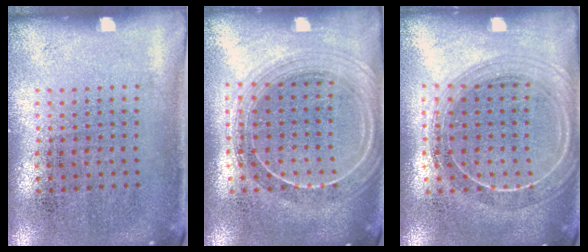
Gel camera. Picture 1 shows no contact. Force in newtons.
{"total": 2.1, "press": 1.9, "slide": 1.0}
{"total": 1.9, "press": 1.7, "slide": 0.8}